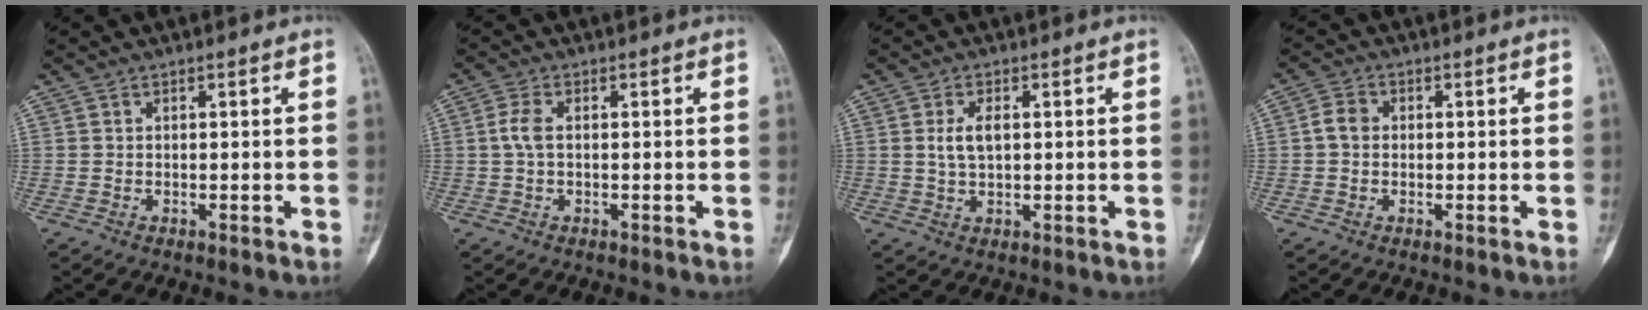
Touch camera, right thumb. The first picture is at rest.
{"total": 3.0, "force": [0.2, 1.5, 2.6], "torque": [-0.067, 0.007, 0.003]}
{"total": 4.0, "force": [0.7, 2.0, 3.3], "torque": [-0.066, 0.000, 0.014]}
{"total": 3.2, "force": [0.0, 2.6, 1.8], "torque": [-0.032, 0.009, -0.004]}